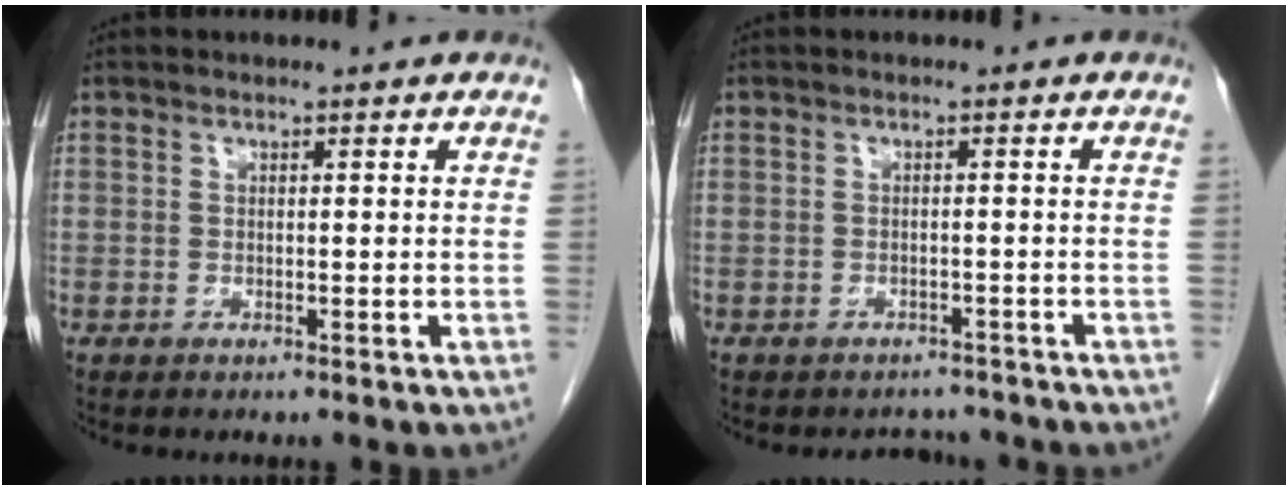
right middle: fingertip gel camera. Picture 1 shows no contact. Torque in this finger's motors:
{"motor_torque": [0.03, -0.03, 0.00, 0.01]}